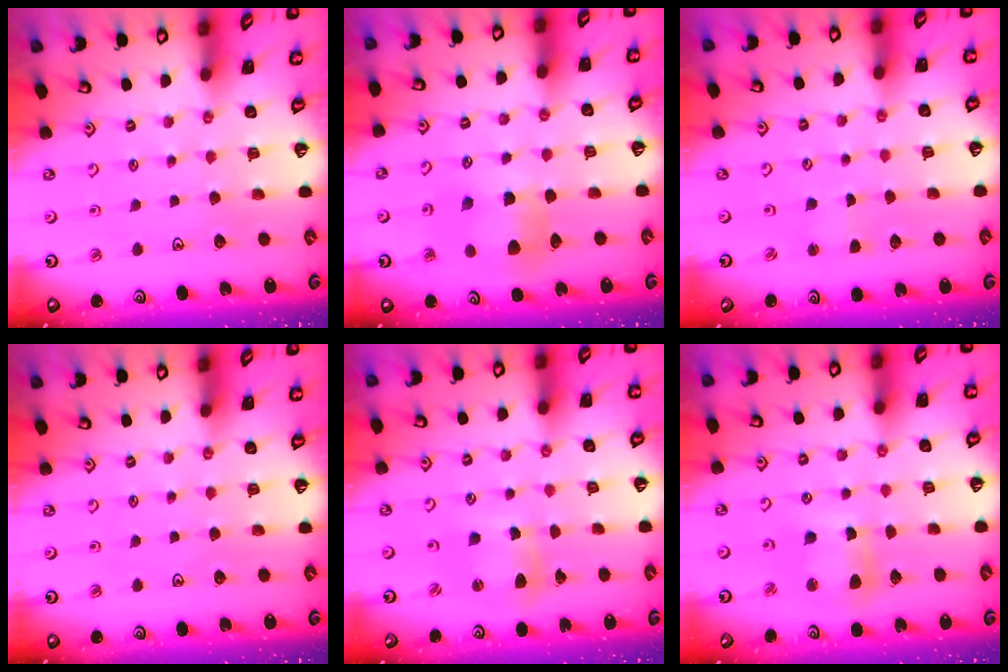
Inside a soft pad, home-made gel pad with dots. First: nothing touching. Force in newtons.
{"total": 7.4, "press": 7.4, "slide": 0.3}
{"total": 1.8, "press": 1.7, "slide": 0.3}
{"total": 0.0}
{"total": 6.8, "press": 6.7, "slide": 1.1}
{"total": 8.9, "press": 8.8, "slide": 1.3}